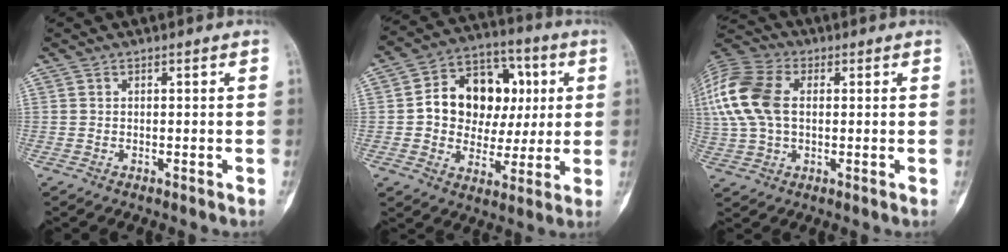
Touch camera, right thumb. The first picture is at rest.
{"total": 16.8, "force": [2.2, 13.0, 10.3], "torque": [-0.111, 0.023, 0.037]}
{"total": 18.4, "force": [3.0, 12.2, 13.5], "torque": [-0.331, 0.020, 0.053]}